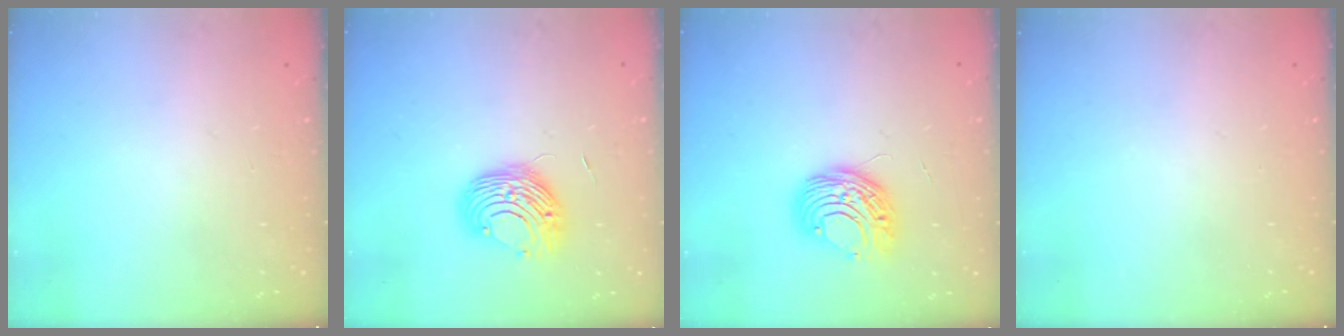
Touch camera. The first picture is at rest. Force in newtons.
{"total": 9.4, "press": 9.4, "slide": 0.3}
{"total": 9.0, "press": 8.9, "slide": 0.5}
{"total": 0.0}